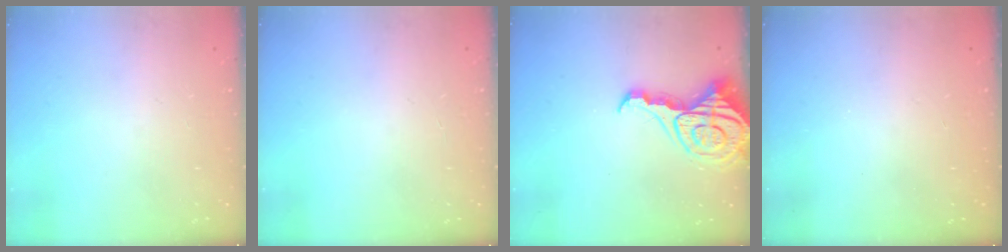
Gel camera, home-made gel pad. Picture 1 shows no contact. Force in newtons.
{"total": 2.4, "press": 2.4, "slide": 0.2}
{"total": 8.4, "press": 8.4, "slide": 0.8}
{"total": 0.0}